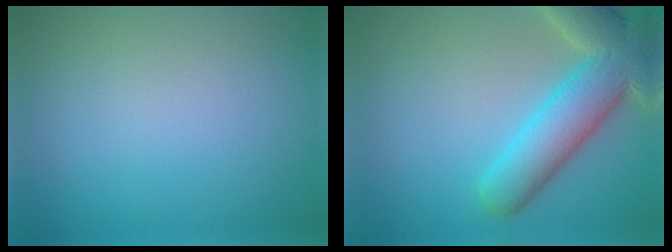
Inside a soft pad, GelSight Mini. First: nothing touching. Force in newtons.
{"total": 9.1, "press": 9.0, "slide": 0.7}